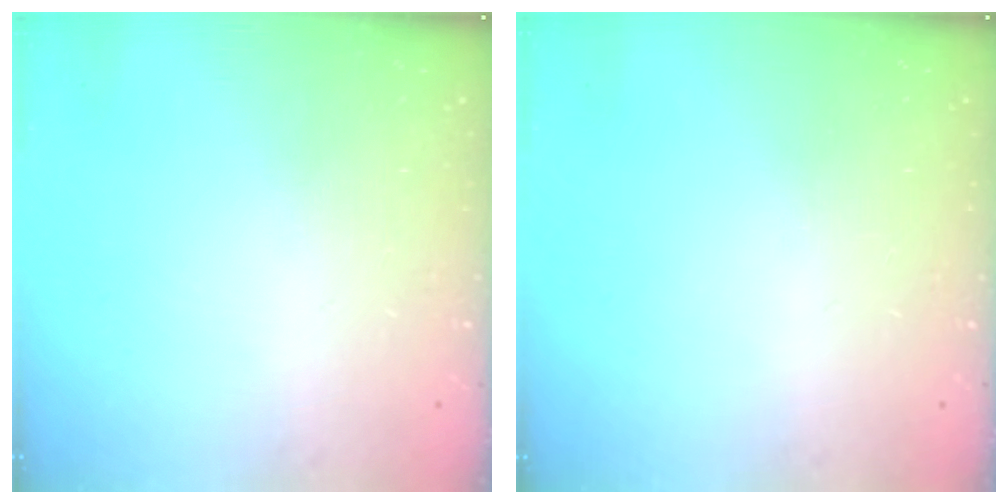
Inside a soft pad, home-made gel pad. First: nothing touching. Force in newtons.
{"total": 0.0}